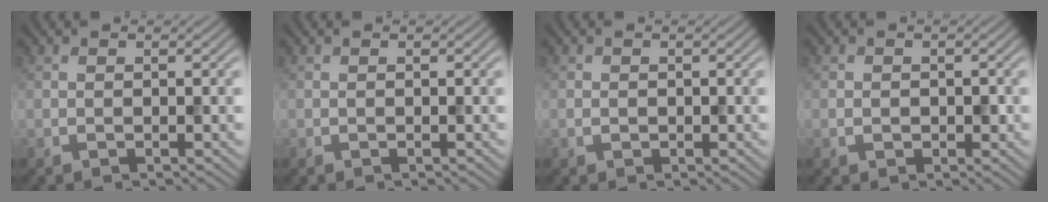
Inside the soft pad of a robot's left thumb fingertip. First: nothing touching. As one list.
[{"total": 0.0}, {"total": 0.8, "force": [-0.2, 0.7, 0.4], "torque": [-0.008, -0.004, -0.005]}, {"total": 1.5, "force": [-0.3, 1.3, 0.7], "torque": [-0.015, -0.007, -0.006]}]